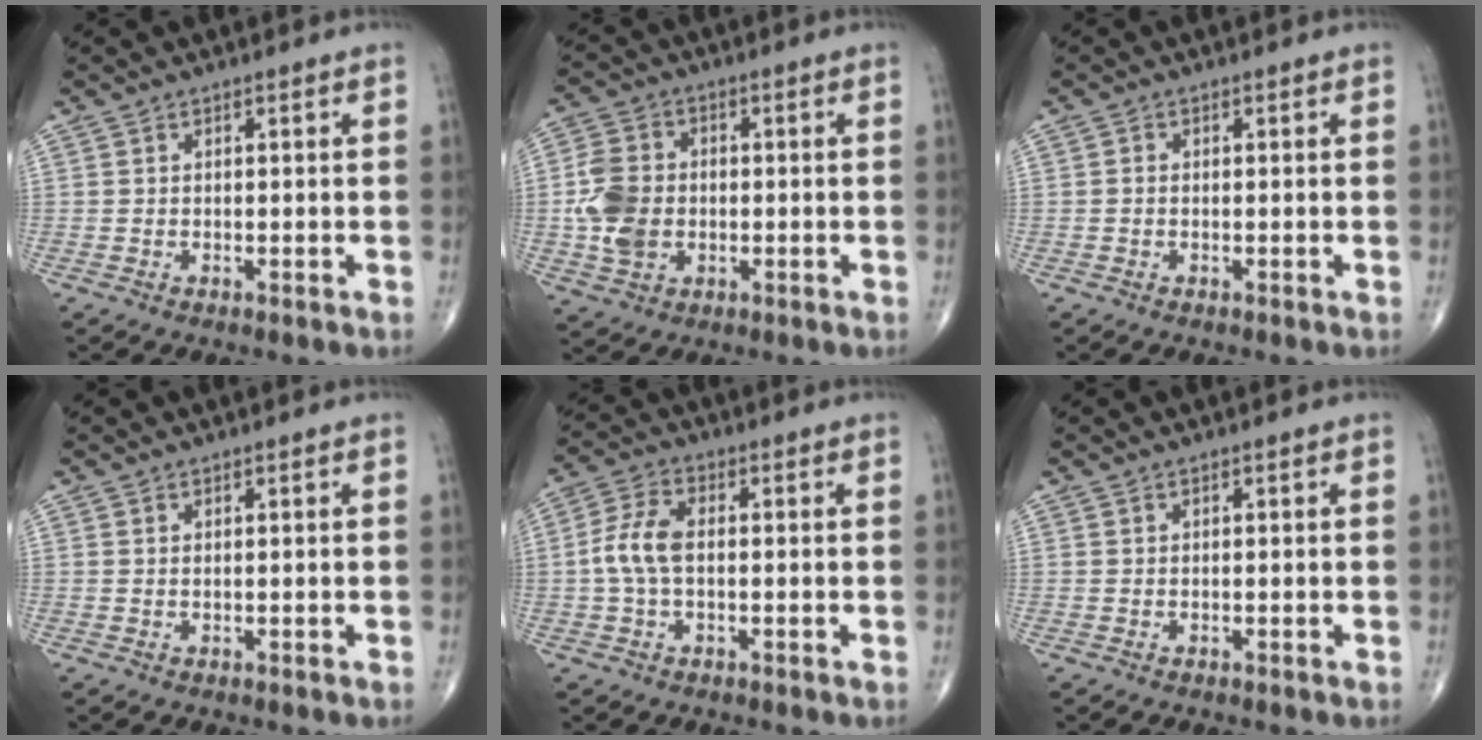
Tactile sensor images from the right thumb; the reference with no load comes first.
{"total": 9.3, "force": [-1.0, 7.1, 5.9], "torque": [-0.109, 0.007, -0.022]}
{"total": 0.5, "force": [-0.1, 0.4, 0.3], "torque": [-0.004, 0.001, -0.006]}
{"total": 0.0}
{"total": 6.8, "force": [-0.2, 3.7, 5.7], "torque": [-0.131, 0.019, -0.009]}
{"total": 0.0}